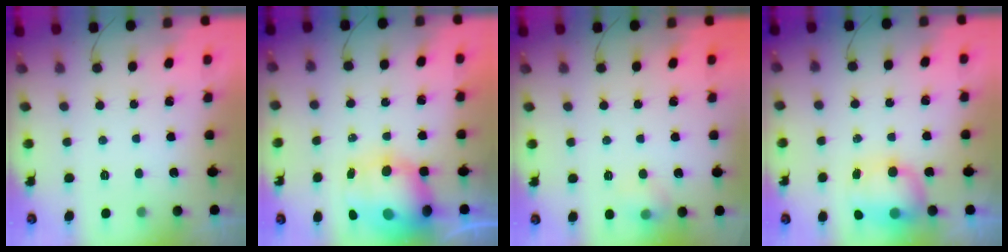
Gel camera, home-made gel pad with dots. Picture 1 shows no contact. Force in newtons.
{"total": 12.4, "press": 12.0, "slide": 3.2}
{"total": 6.2, "press": 6.1, "slide": 1.3}
{"total": 10.7, "press": 8.7, "slide": 6.3}